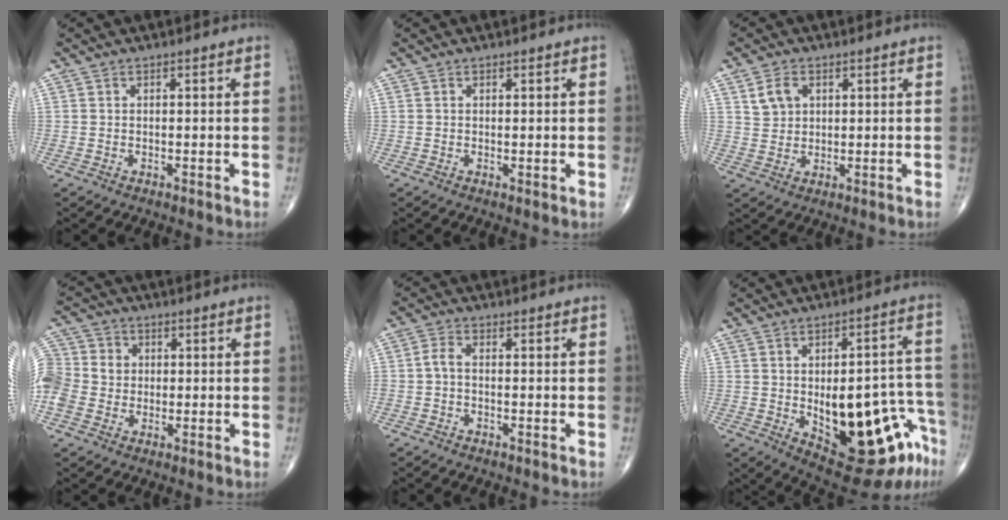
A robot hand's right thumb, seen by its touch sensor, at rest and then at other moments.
{"total": 0.6, "force": [0.1, 0.2, 0.6], "torque": [-0.016, -0.005, 0.003]}
{"total": 2.3, "force": [1.1, 1.8, 1.0], "torque": [-0.013, -0.005, 0.022]}
{"total": 13.3, "force": [-0.2, 11.8, 6.2], "torque": [-0.157, 0.035, -0.002]}
{"total": 2.3, "force": [-0.7, 1.1, 1.8], "torque": [-0.039, 0.005, -0.020]}
{"total": 21.8, "force": [-8.0, 9.2, 18.1], "torque": [-0.183, 0.045, -0.084]}